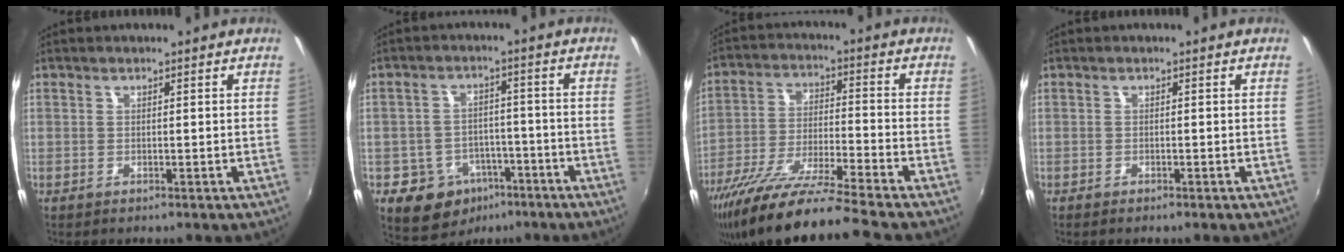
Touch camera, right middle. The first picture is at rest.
{"total": 9.6, "force": [-5.5, 7.2, 2.9], "torque": [-0.066, 0.020, -0.064]}
{"total": 17.0, "force": [-14.4, -0.6, 9.1], "torque": [-0.179, -0.039, -0.260]}
{"total": 0.6, "force": [-0.6, 0.2, 0.2], "torque": [-0.006, -0.003, -0.012]}